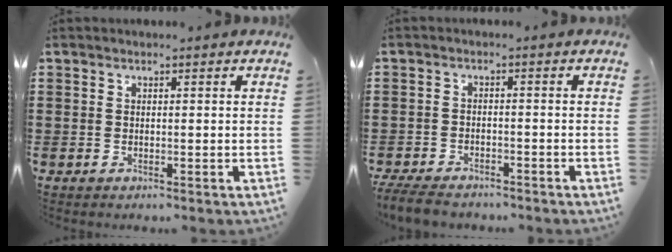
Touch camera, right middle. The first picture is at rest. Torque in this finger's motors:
{"motor_torque": [2.14, 0.00, 0.11, 0.08]}